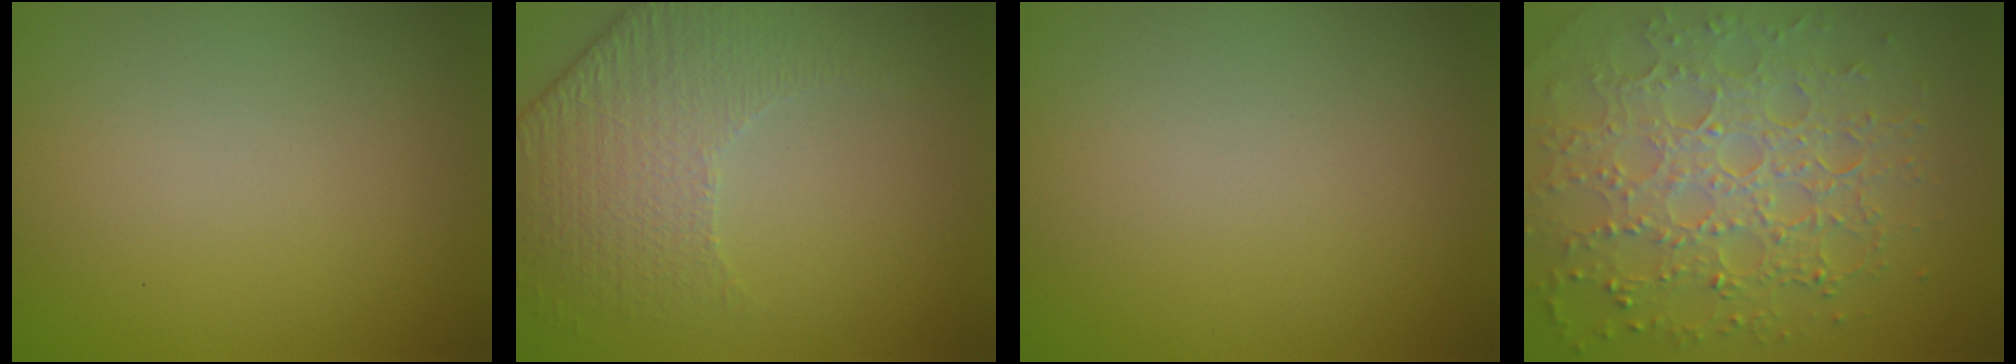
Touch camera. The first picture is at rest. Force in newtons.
{"total": 4.7, "press": 3.4, "slide": 3.2}
{"total": 0.0}
{"total": 7.3, "press": 5.2, "slide": 5.0}